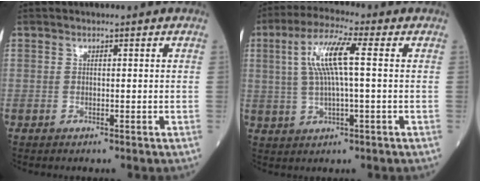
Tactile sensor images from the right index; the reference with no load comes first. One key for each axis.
{"total": 8.7, "fx": 1.7, "fy": 1.0, "fz": 8.5, "tx": -0.174, "ty": 0.014, "tz": 0.032}